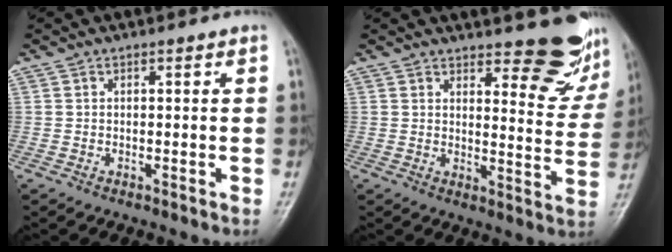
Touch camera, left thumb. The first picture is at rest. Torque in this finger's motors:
{"motor_torque": [0.29, 0.20, 0.10, -0.25, 0.04]}